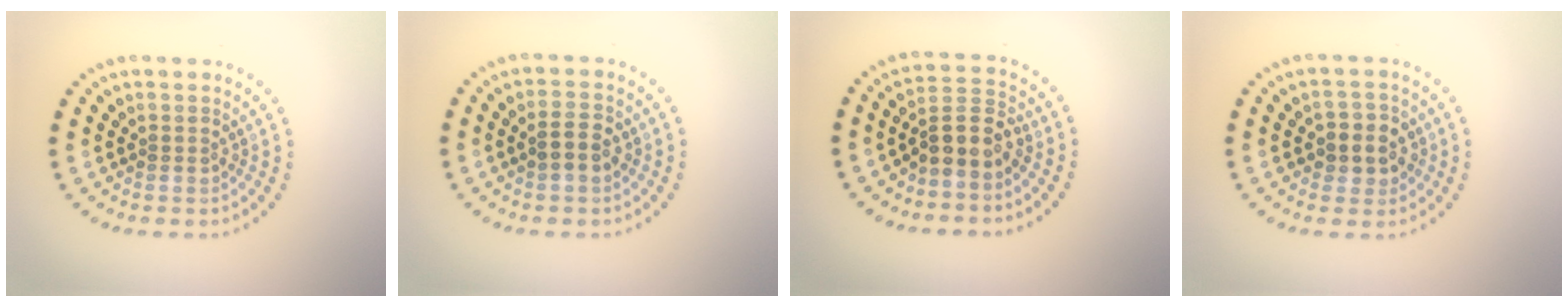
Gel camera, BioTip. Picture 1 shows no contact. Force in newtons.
{"total": 2.3, "press": 2.3, "slide": 0.2}
{"total": 3.4, "press": 2.9, "slide": 1.8}
{"total": 3.0, "press": 2.9, "slide": 0.8}